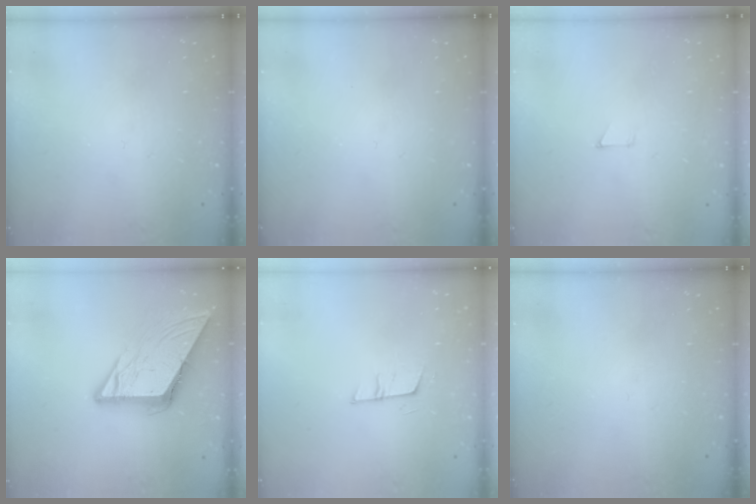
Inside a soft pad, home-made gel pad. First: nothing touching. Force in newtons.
{"total": 0.0}
{"total": 2.7, "press": 2.7, "slide": 0.2}
{"total": 8.8, "press": 8.8, "slide": 0.9}
{"total": 6.2, "press": 5.6, "slide": 2.7}
{"total": 0.0}